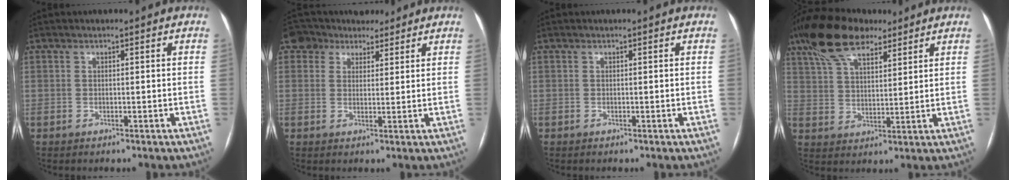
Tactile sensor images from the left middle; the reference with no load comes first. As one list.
[{"total": 6.8, "force": [5.3, 4.2, 1.2], "torque": [-0.026, 0.027, 0.085]}, {"total": 0.0}, {"total": 12.4, "force": [8.9, 4.8, 7.2], "torque": [-0.150, 0.033, 0.167]}]